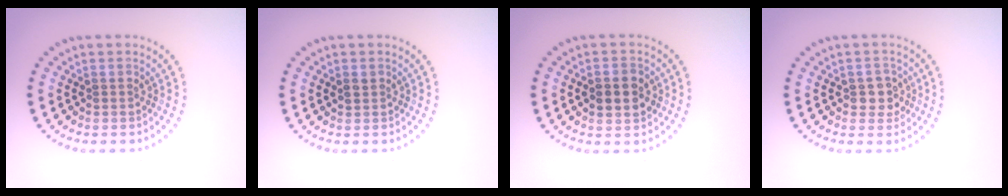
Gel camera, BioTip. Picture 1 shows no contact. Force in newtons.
{"total": 0.8, "press": 0.7, "slide": 0.2}
{"total": 3.1, "press": 3.1, "slide": 0.1}
{"total": 1.9, "press": 1.8, "slide": 0.6}